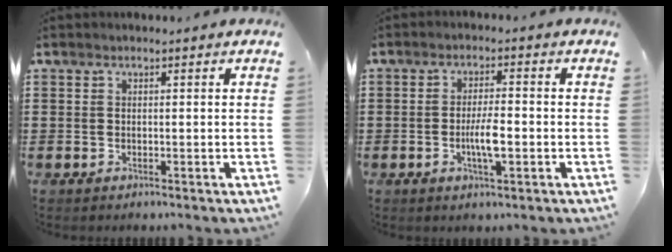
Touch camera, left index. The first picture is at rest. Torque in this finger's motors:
{"motor_torque": [0.59, 0.09, 0.45, 0.12]}